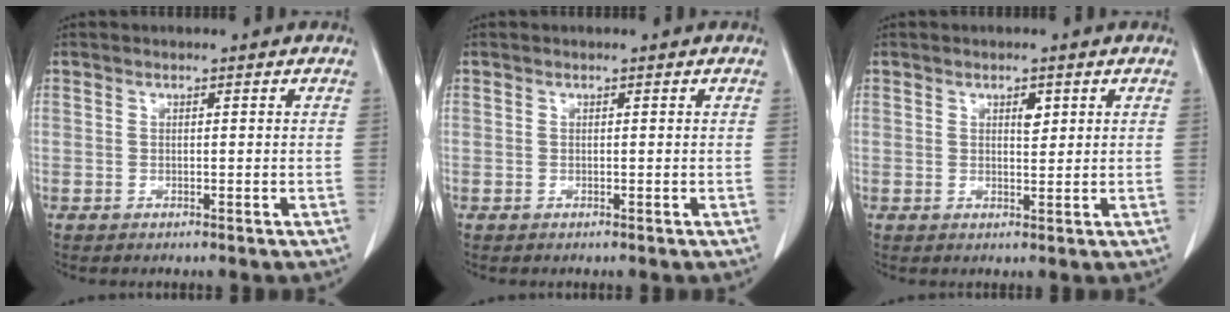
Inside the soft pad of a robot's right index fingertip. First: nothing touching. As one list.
[{"total": 0.0}, {"total": 1.9, "force": [0.9, 0.8, 1.4], "torque": [-0.021, -0.003, 0.014]}]